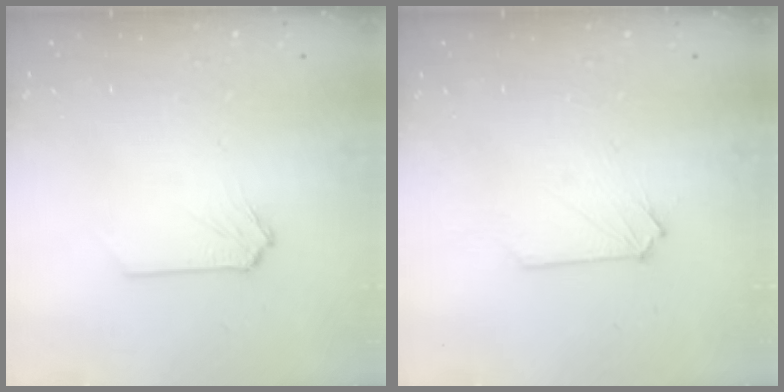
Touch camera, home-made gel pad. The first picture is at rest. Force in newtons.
{"total": 0.0}